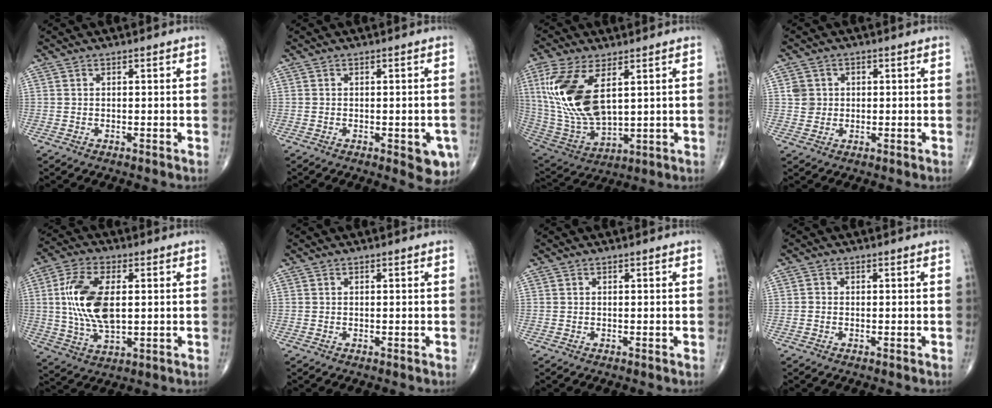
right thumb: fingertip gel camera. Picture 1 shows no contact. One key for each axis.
{"total": 3.5, "fx": -1.3, "fy": 1.6, "fz": 2.8, "tx": -0.013, "ty": -0.002, "tz": -0.015}
{"total": 18.2, "fx": 5.3, "fy": 8.8, "fz": 15.0, "tx": -0.317, "ty": -0.022, "tz": 0.114}
{"total": 3.4, "fx": 0.6, "fy": 3.2, "fz": 0.9, "tx": 0.002, "ty": 0.002, "tz": 0.010}
{"total": 13.8, "fx": 1.6, "fy": 7.0, "fz": 11.8, "tx": -0.238, "ty": -0.004, "tz": 0.033}
{"total": 0.0}
{"total": 0.0}
{"total": 0.6, "fx": -0.2, "fy": 0.5, "fz": 0.2, "tx": -0.002, "ty": 0.002, "tz": -0.009}